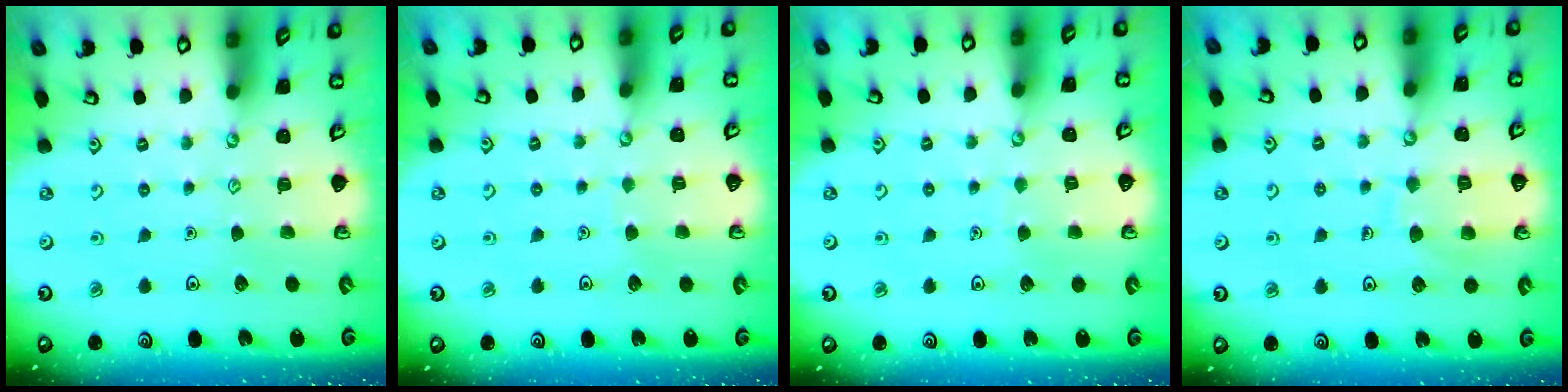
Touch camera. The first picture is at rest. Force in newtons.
{"total": 1.3, "press": 1.3, "slide": 0.1}
{"total": 2.7, "press": 2.7, "slide": 0.2}
{"total": 8.6, "press": 8.6, "slide": 0.7}